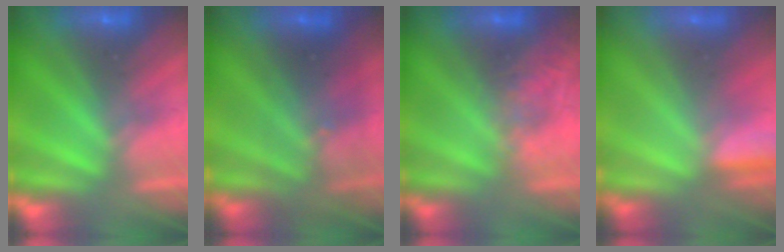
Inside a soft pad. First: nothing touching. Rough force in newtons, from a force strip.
{"total": 2.9}
{"total": 2.1}
{"total": 2.9}